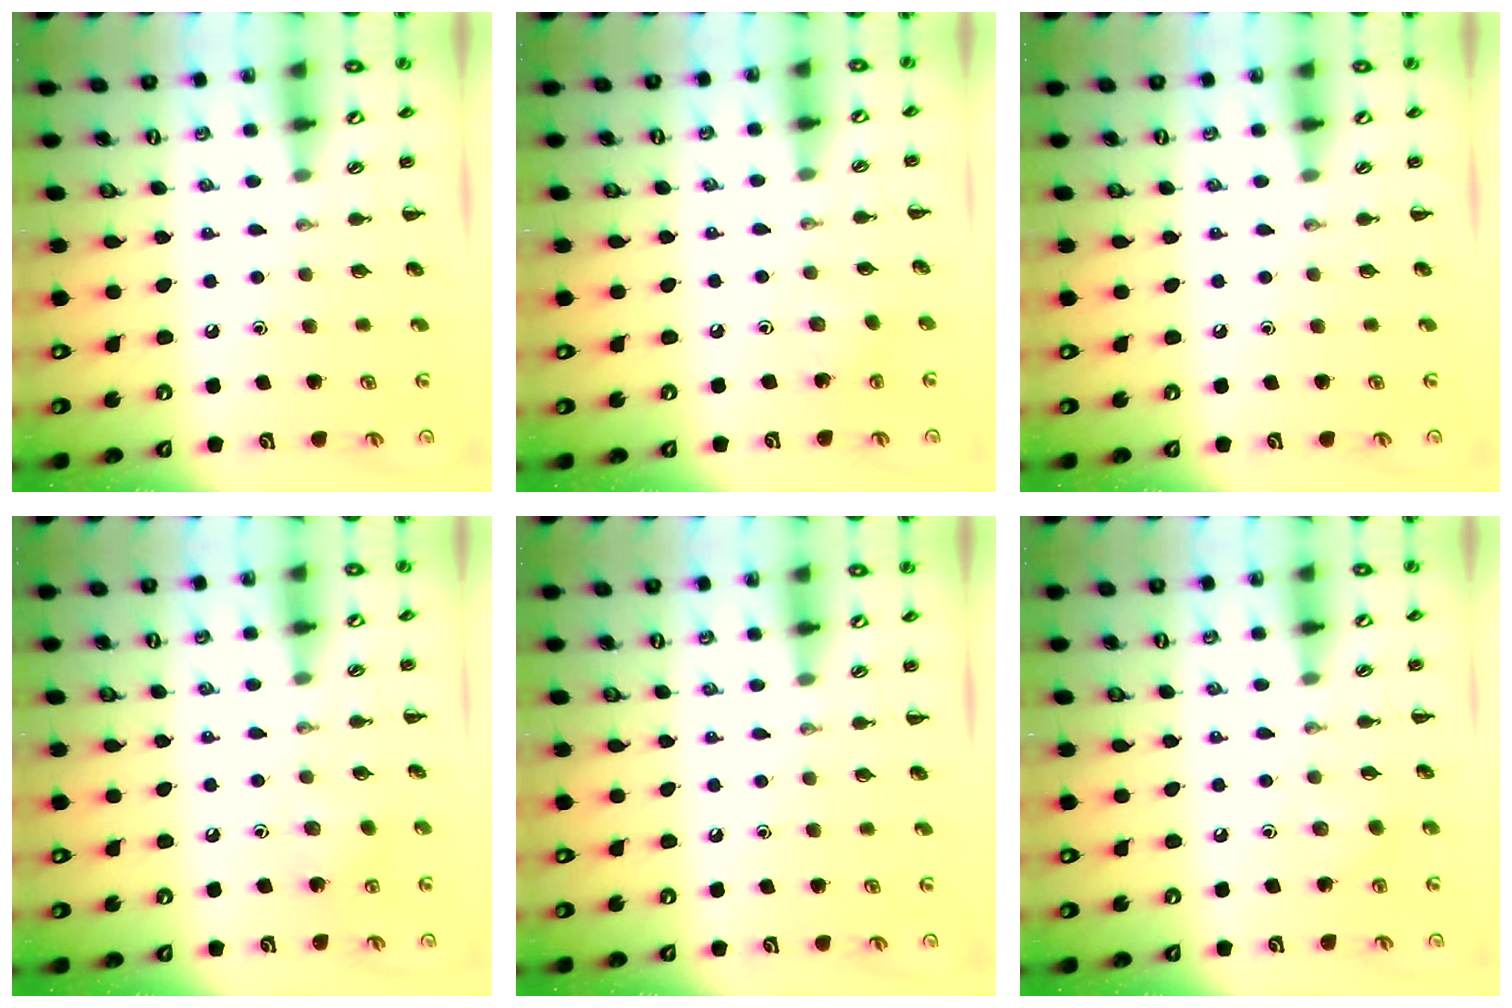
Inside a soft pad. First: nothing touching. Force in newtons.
{"total": 5.3, "press": 5.1, "slide": 1.4}
{"total": 0.0}
{"total": 5.0, "press": 4.8, "slide": 1.5}
{"total": 0.0}
{"total": 4.0, "press": 3.9, "slide": 1.0}